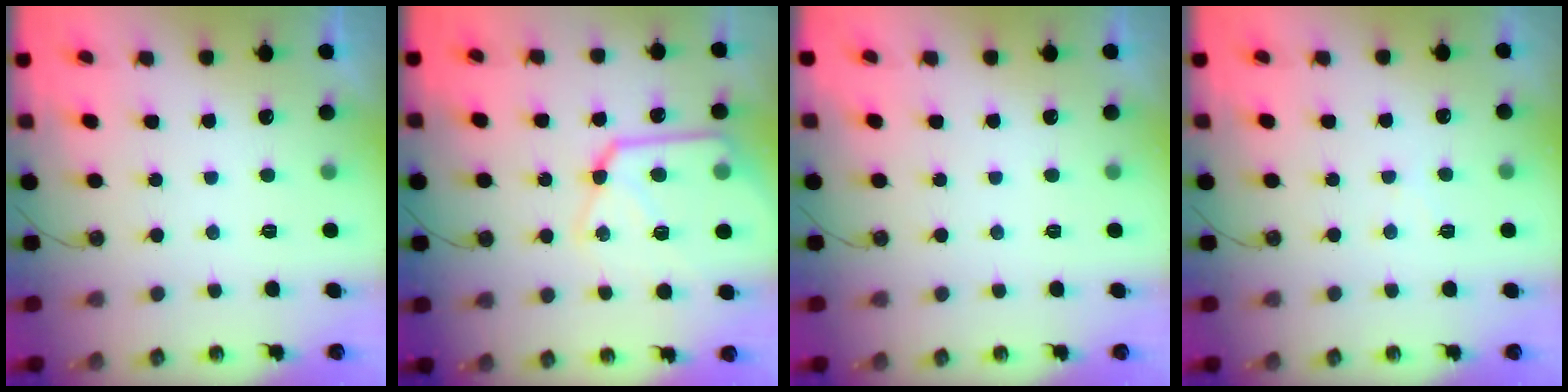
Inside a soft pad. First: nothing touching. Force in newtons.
{"total": 16.4, "press": 16.4, "slide": 1.5}
{"total": 0.0}
{"total": 4.7, "press": 4.7, "slide": 0.6}